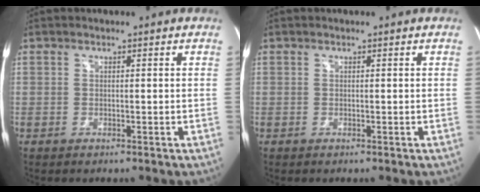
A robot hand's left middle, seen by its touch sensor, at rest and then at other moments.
{"total": 0.0}